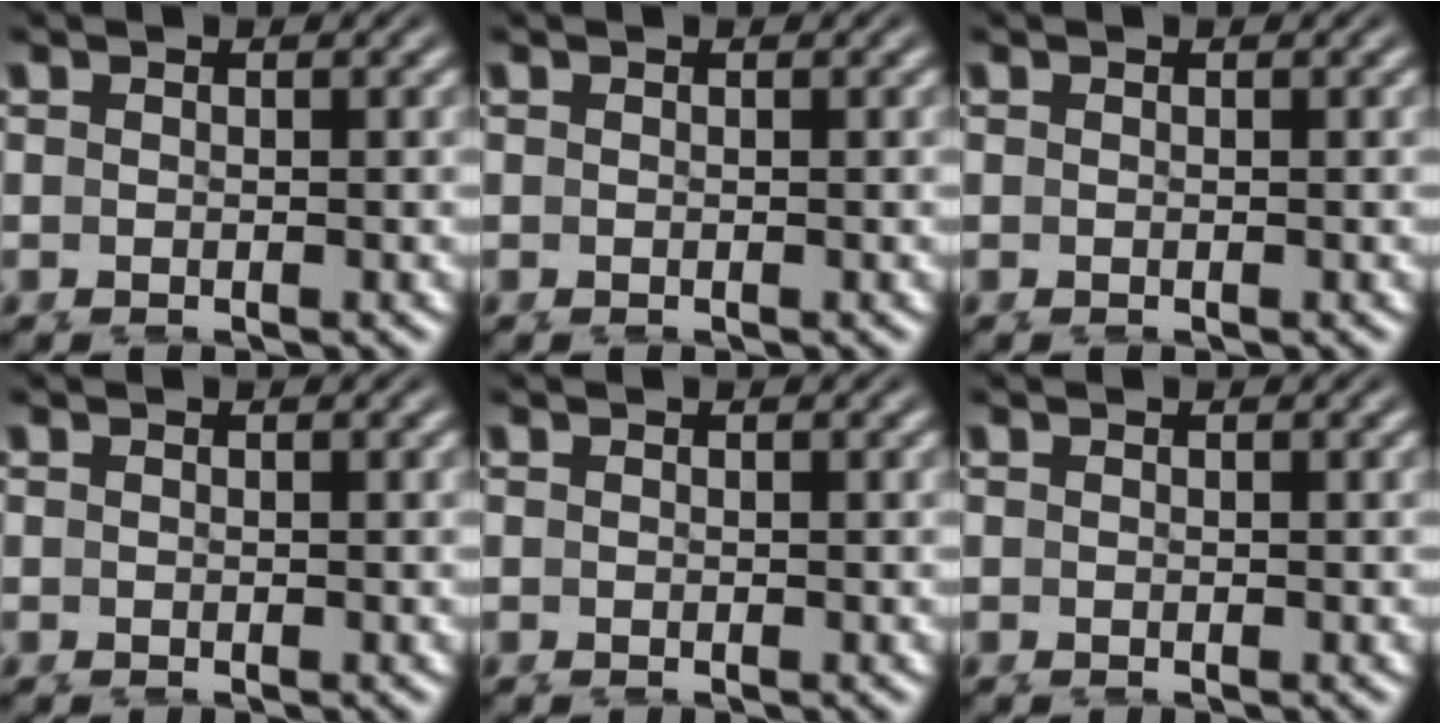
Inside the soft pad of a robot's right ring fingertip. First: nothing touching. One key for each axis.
{"total": 0.0}
{"total": 0.0}
{"total": 0.0}
{"total": 0.0}
{"total": 0.0}